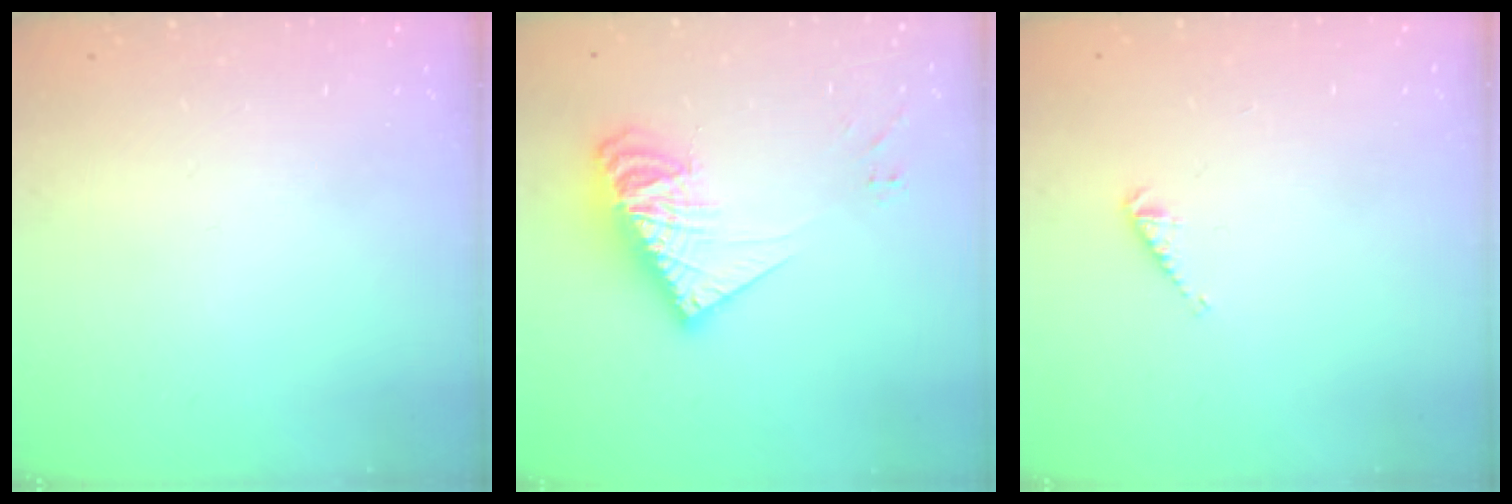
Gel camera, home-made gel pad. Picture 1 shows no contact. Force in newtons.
{"total": 14.6, "press": 14.6, "slide": 1.3}
{"total": 2.9, "press": 2.9, "slide": 0.4}